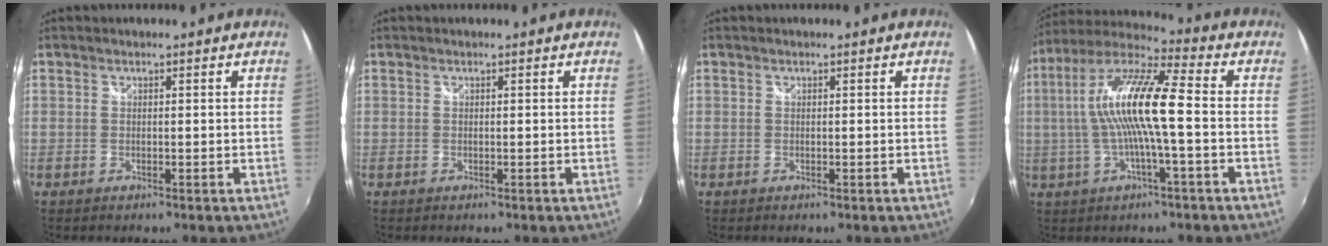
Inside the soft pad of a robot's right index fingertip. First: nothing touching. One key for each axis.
{"total": 0.0}
{"total": 0.0}
{"total": 15.0, "fx": -0.4, "fy": 1.8, "fz": 14.9, "tx": -0.281, "ty": 0.014, "tz": -0.015}